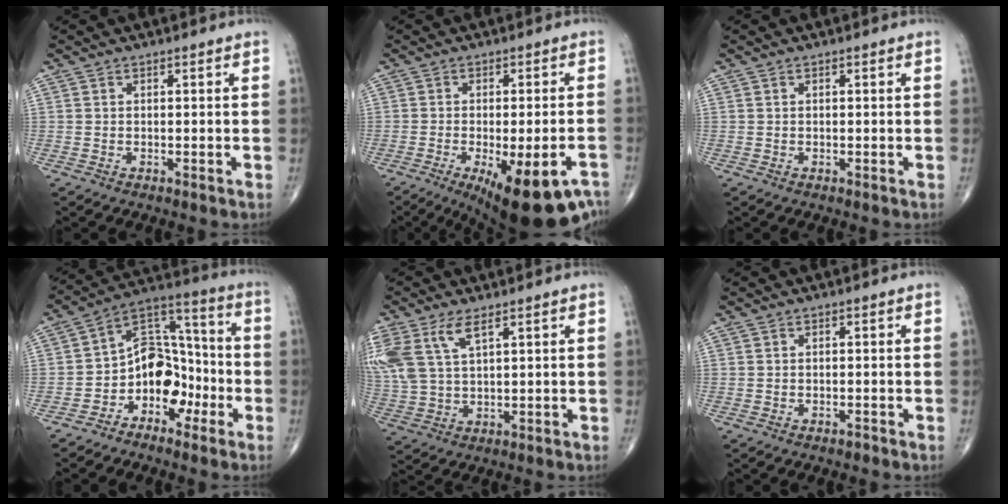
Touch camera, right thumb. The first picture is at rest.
{"total": 17.3, "force": [-10.1, 5.7, 12.8], "torque": [-0.132, 0.019, -0.131]}
{"total": 0.0}
{"total": 12.1, "force": [-4.6, 8.5, 7.3], "torque": [-0.074, 0.069, -0.090]}
{"total": 11.5, "force": [5.4, 5.2, 8.7], "torque": [-0.217, -0.004, 0.116]}
{"total": 0.6, "force": [-0.4, 0.3, 0.2], "torque": [-0.003, 0.000, -0.009]}